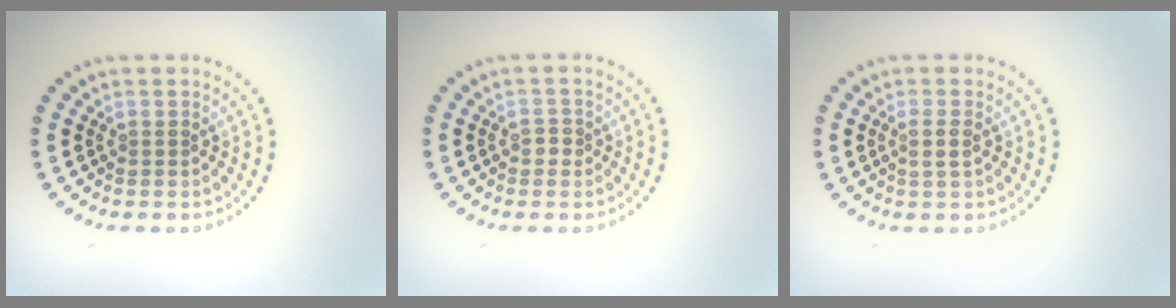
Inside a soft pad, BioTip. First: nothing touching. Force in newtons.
{"total": 1.1, "press": 1.0, "slide": 0.4}
{"total": 1.3, "press": 1.1, "slide": 0.7}